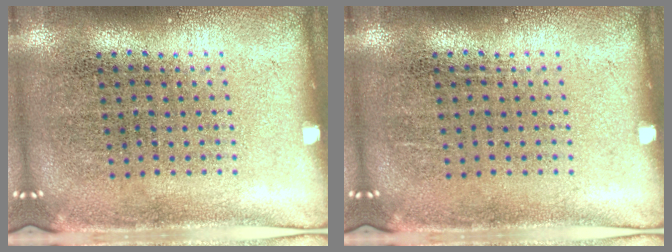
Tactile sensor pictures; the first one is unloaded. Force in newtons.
{"total": 0.0}